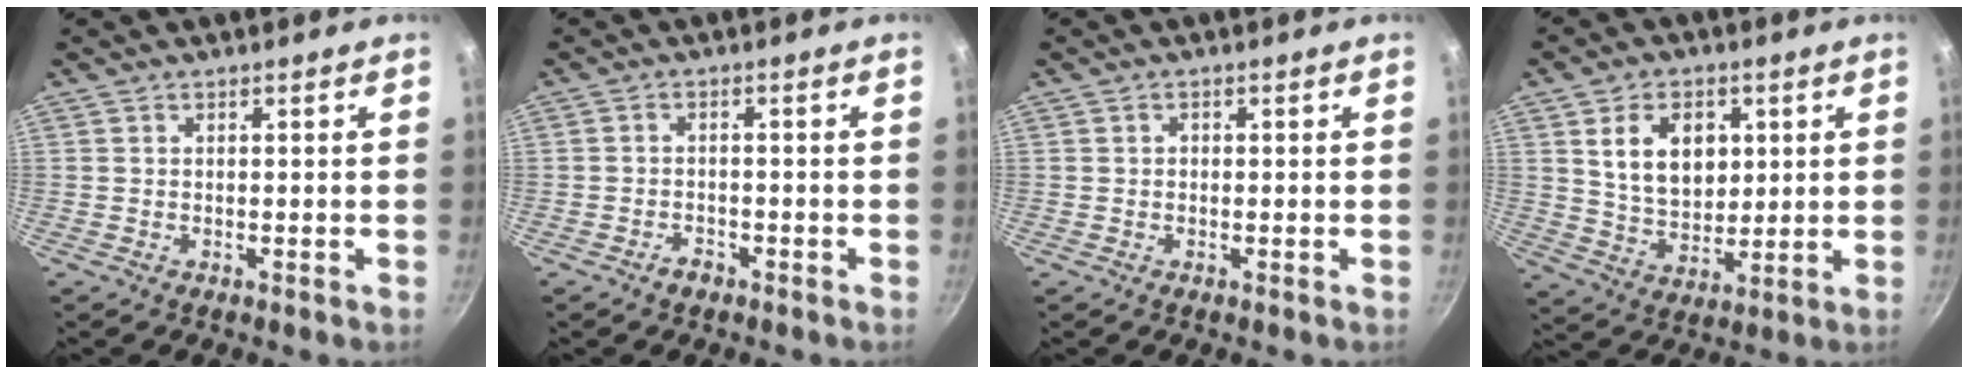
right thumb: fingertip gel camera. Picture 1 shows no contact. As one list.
[{"total": 2.2, "force": [-1.6, 1.2, 0.9], "torque": [-0.010, 0.020, -0.026]}, {"total": 0.6, "force": [0.0, 0.5, 0.3], "torque": [-0.003, 0.003, 0.000]}, {"total": 11.5, "force": [3.3, 8.0, 7.6], "torque": [-0.102, -0.017, 0.064]}]